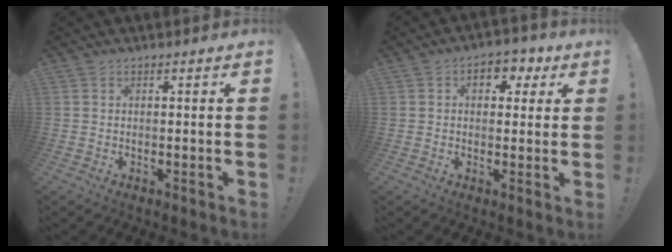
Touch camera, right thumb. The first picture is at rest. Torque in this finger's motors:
{"motor_torque": [0.66, 1.18, 0.26, -0.17, 0.00]}